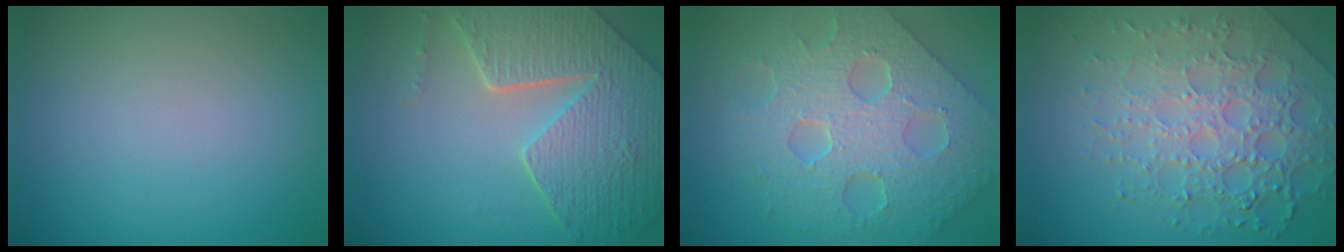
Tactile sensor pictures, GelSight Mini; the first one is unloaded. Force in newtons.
{"total": 7.9, "press": 5.8, "slide": 5.5}
{"total": 8.8, "press": 6.8, "slide": 5.6}
{"total": 7.9, "press": 5.5, "slide": 5.7}